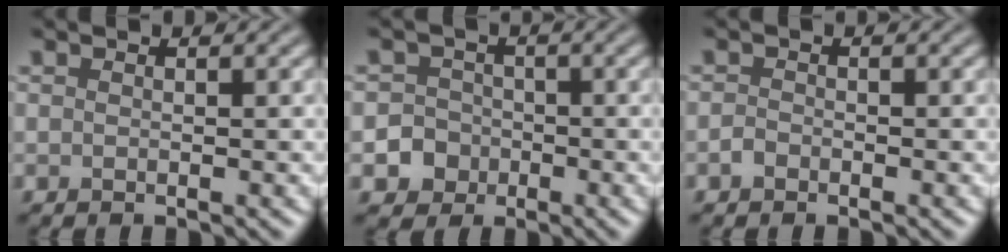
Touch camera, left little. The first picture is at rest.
{"total": 3.5, "force": [-1.4, 3.1, 0.5], "torque": [0.022, -0.002, -0.034]}
{"total": 0.8, "force": [-0.6, 0.5, 0.3], "torque": [-0.006, -0.001, -0.013]}